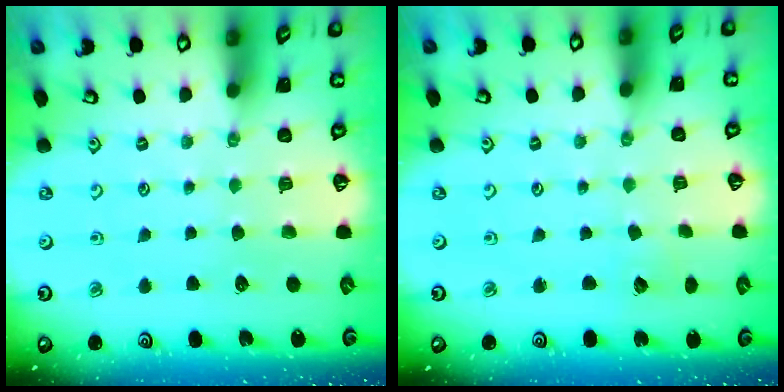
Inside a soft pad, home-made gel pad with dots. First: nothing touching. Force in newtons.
{"total": 3.6, "press": 3.6, "slide": 0.3}